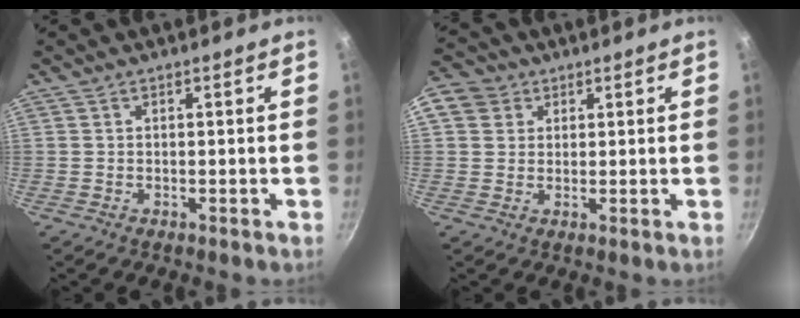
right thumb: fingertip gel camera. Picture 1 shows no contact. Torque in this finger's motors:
{"motor_torque": [0.20, 1.36, 0.64, 0.37, 0.26]}